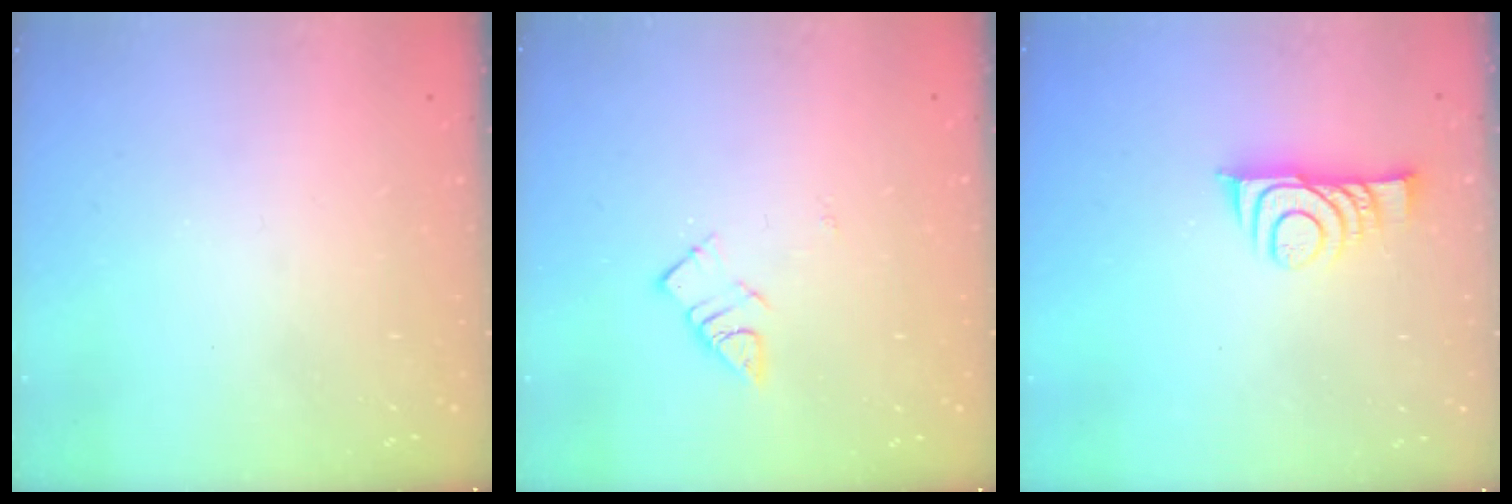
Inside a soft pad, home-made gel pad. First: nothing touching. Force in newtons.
{"total": 5.0, "press": 5.0, "slide": 0.2}
{"total": 9.0, "press": 9.0, "slide": 0.7}